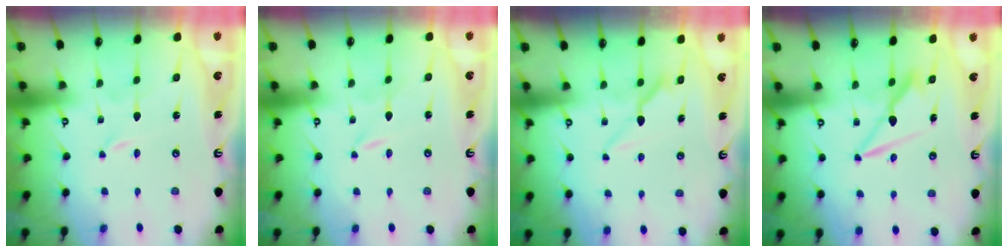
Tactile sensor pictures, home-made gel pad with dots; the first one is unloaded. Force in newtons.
{"total": 0.0}
{"total": 7.7, "press": 7.7, "slide": 0.4}
{"total": 7.7, "press": 7.7, "slide": 1.0}